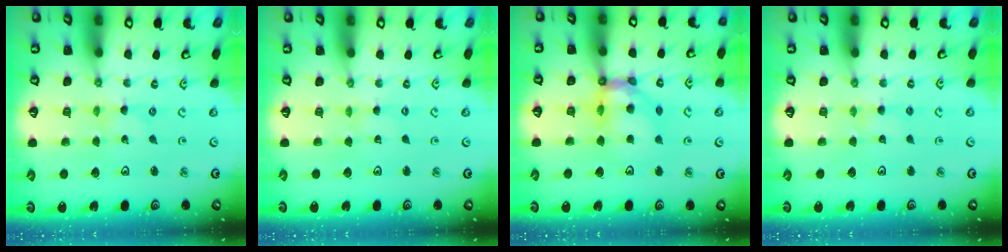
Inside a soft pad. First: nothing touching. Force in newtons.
{"total": 1.1, "press": 1.1, "slide": 0.2}
{"total": 11.1, "press": 10.9, "slide": 1.6}
{"total": 2.4, "press": 2.4, "slide": 0.3}